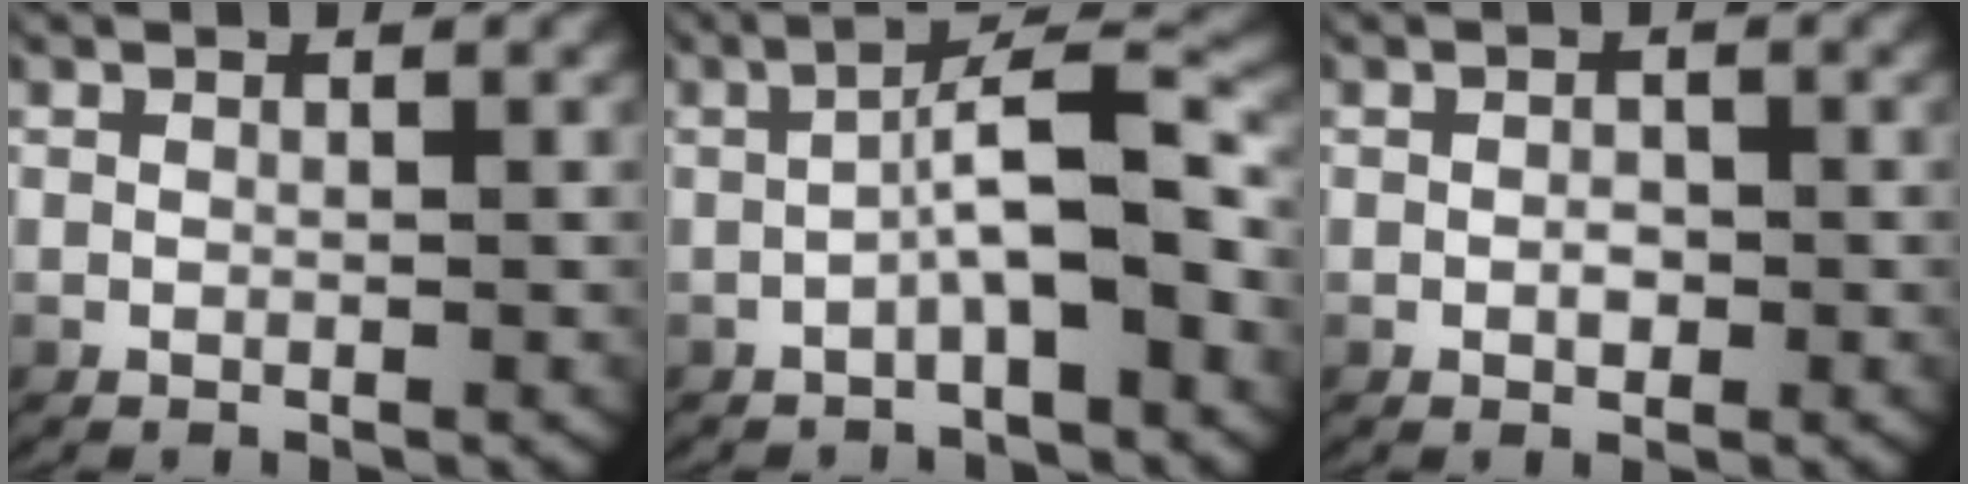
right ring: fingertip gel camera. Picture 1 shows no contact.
{"total": 5.8, "force": [-1.2, 1.6, 5.5], "torque": [-0.069, 0.013, -0.024]}
{"total": 1.1, "force": [-0.4, 0.7, 0.7], "torque": [-0.018, -0.006, -0.003]}